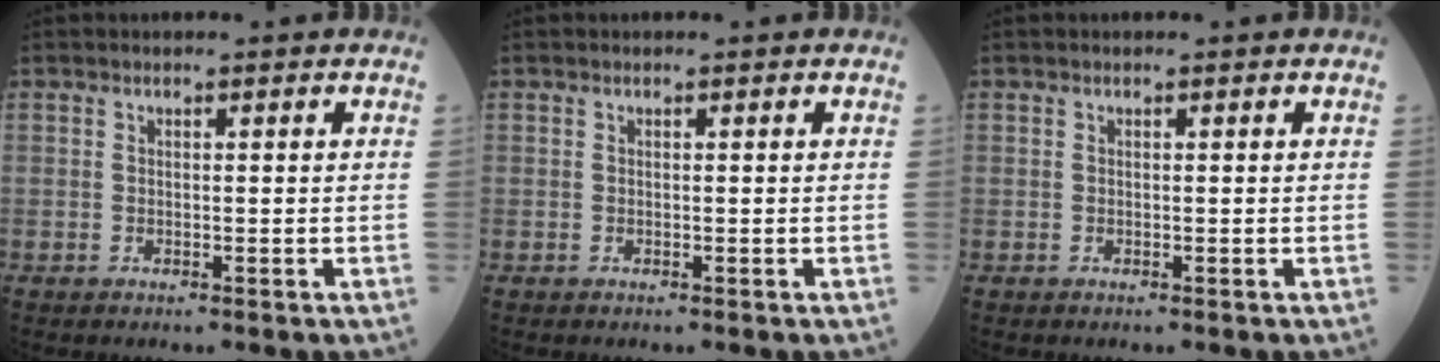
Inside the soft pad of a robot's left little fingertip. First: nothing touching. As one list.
[{"total": 0.0}, {"total": 0.0}]